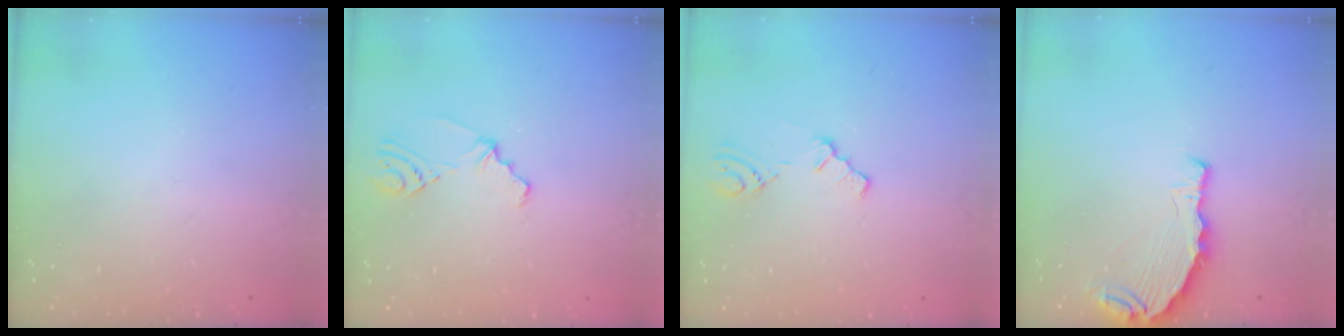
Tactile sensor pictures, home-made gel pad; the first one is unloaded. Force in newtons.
{"total": 2.8, "press": 2.3, "slide": 1.5}
{"total": 2.1, "press": 2.0, "slide": 0.3}
{"total": 7.4, "press": 5.6, "slide": 4.9}